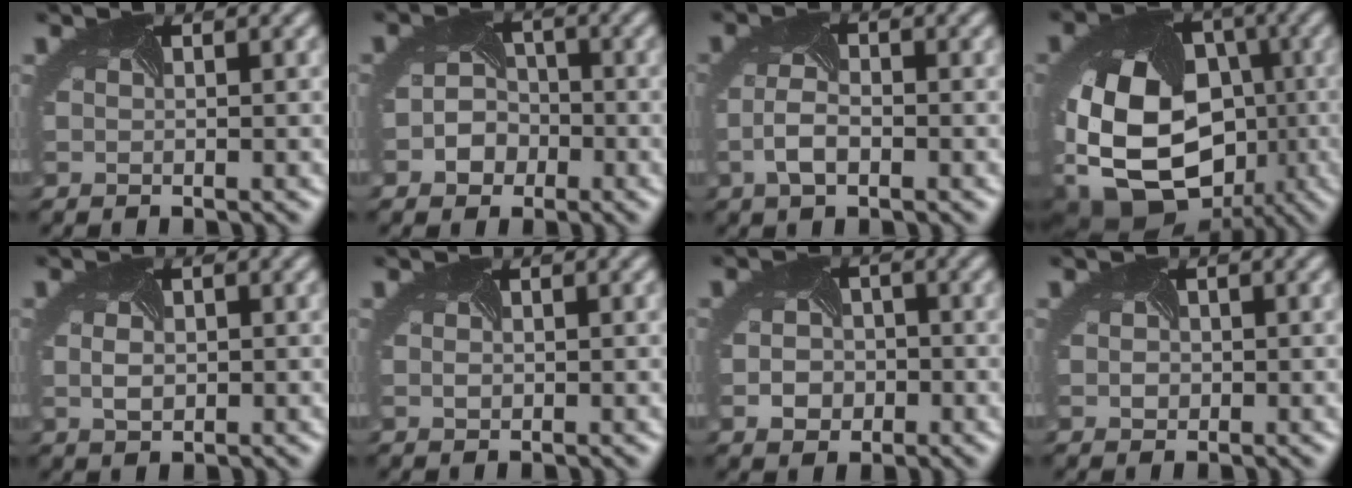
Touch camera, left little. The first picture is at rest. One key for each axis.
{"total": 2.9, "fx": -1.3, "fy": 2.4, "fz": 1.0, "tx": -0.015, "ty": -0.001, "tz": -0.025}
{"total": 2.8, "fx": -1.1, "fy": 1.3, "fz": 2.2, "tx": -0.056, "ty": -0.002, "tz": -0.021}
{"total": 17.9, "fx": -5.0, "fy": 14.2, "fz": 9.7, "tx": -0.209, "ty": -0.039, "tz": -0.089}
{"total": 1.7, "fx": -0.1, "fy": 1.2, "fz": 1.2, "tx": -0.033, "ty": -0.001, "tz": 0.007}
{"total": 0.0}
{"total": 2.7, "fx": -0.9, "fy": 2.1, "fz": 1.3, "tx": -0.022, "ty": -0.002, "tz": -0.019}
{"total": 0.6, "fx": -0.3, "fy": 0.5, "fz": 0.0, "tx": -0.004, "ty": 0.002, "tz": -0.004}